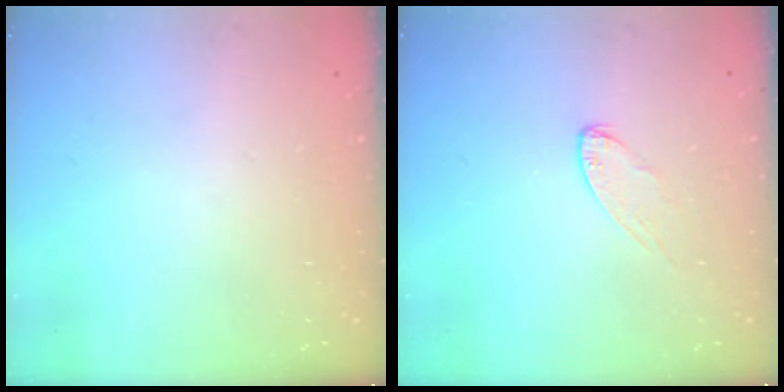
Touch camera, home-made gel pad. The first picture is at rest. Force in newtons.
{"total": 4.7, "press": 4.7, "slide": 0.5}